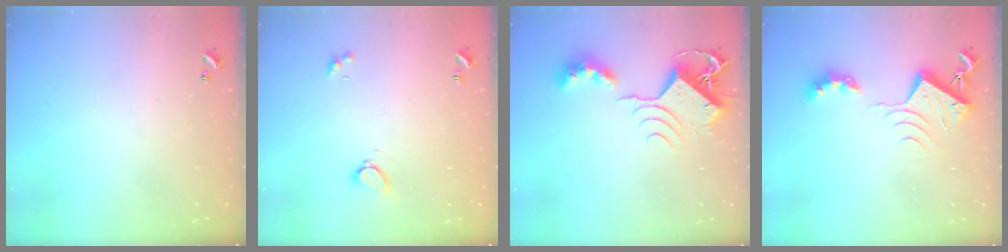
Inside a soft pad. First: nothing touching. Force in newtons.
{"total": 2.3, "press": 2.3, "slide": 0.3}
{"total": 10.3, "press": 10.2, "slide": 1.4}
{"total": 8.0, "press": 8.0, "slide": 0.8}